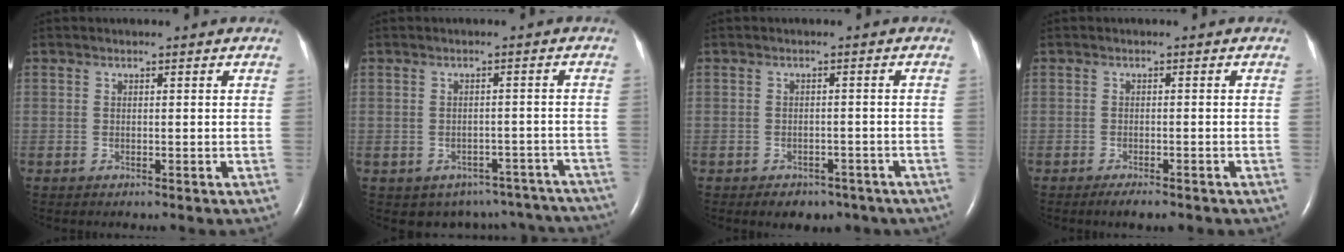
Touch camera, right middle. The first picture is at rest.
{"total": 12.5, "force": [-10.9, 5.9, 1.6], "torque": [-0.017, 0.028, -0.105]}
{"total": 5.9, "force": [-4.5, 3.4, 1.8], "torque": [-0.023, 0.013, -0.044]}
{"total": 2.8, "force": [-2.2, 0.7, 1.6], "torque": [-0.026, -0.004, -0.025]}